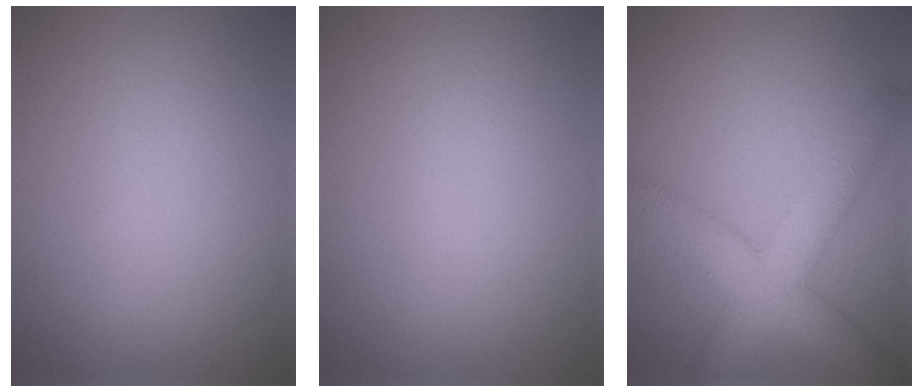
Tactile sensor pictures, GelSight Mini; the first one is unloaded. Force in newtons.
{"total": 0.0}
{"total": 6.7, "press": 6.7, "slide": 0.1}